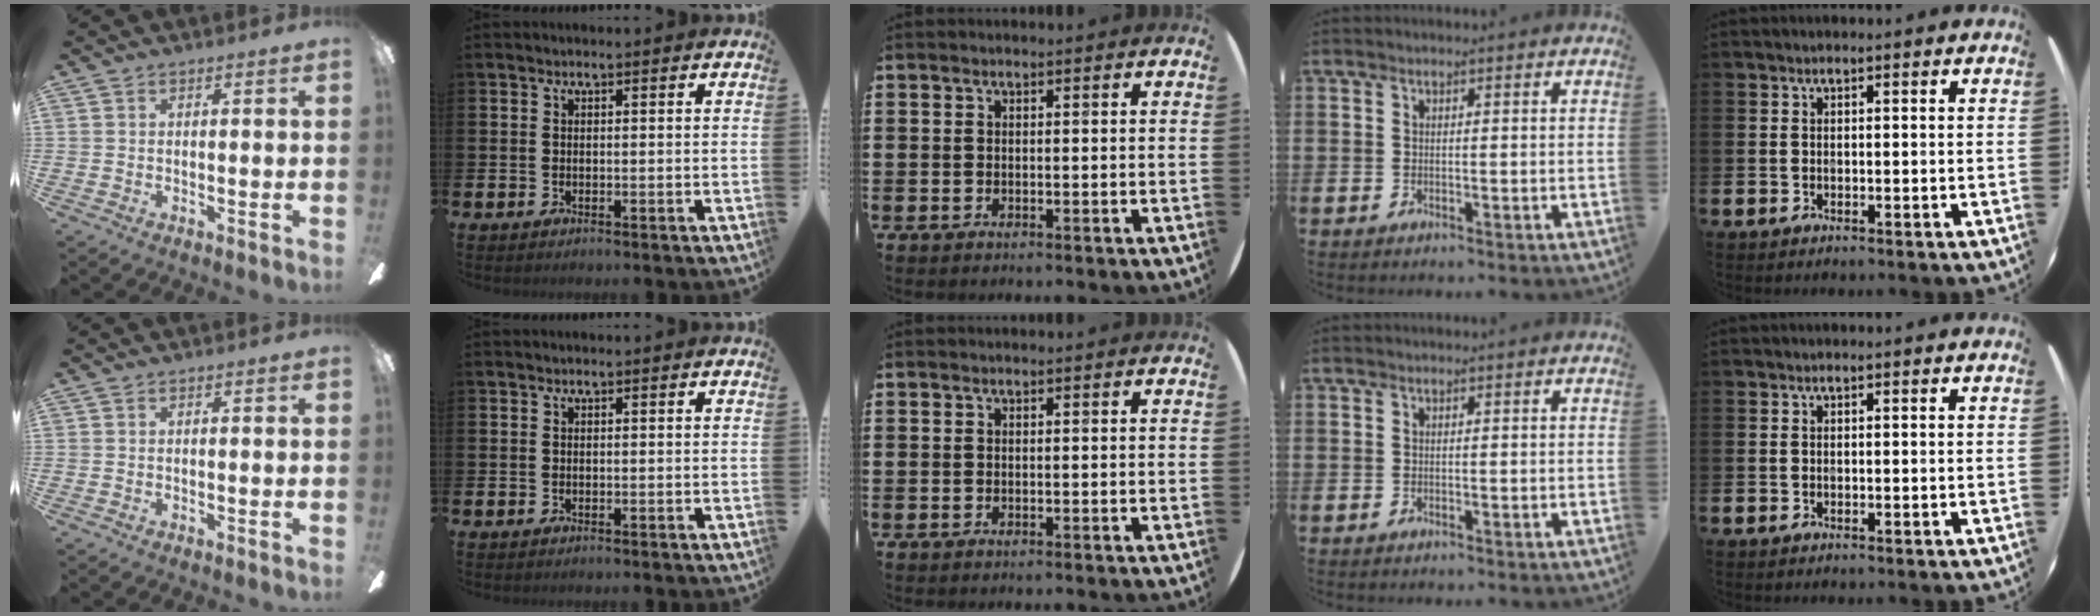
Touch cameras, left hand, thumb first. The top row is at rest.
{}